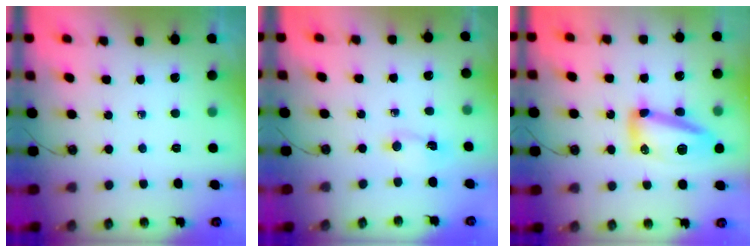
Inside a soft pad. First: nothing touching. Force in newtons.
{"total": 1.0, "press": 1.0, "slide": 0.4}
{"total": 12.5, "press": 12.4, "slide": 1.3}